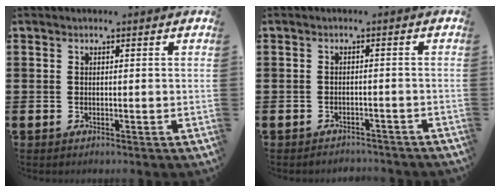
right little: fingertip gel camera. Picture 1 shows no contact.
{"total": 1.4, "force": [-1.4, 0.0, -0.1], "torque": [-0.003, 0.003, -0.031]}